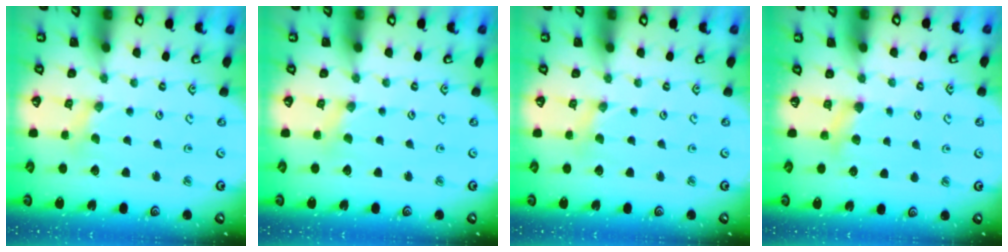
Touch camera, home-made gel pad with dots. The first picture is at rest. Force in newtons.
{"total": 1.4, "press": 1.4, "slide": 0.2}
{"total": 0.0}
{"total": 5.0, "press": 5.0, "slide": 0.6}